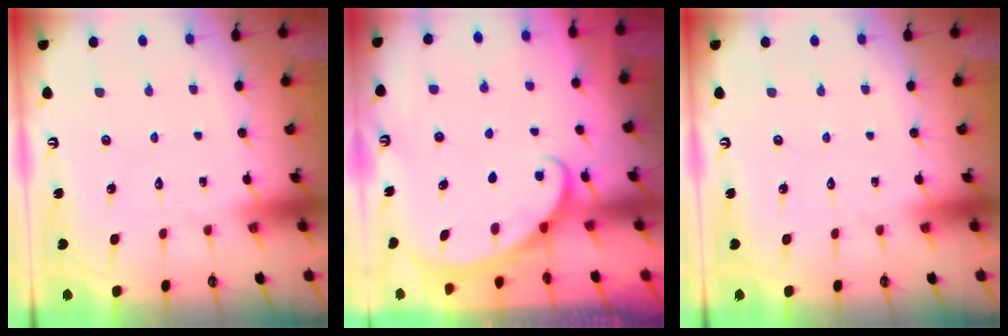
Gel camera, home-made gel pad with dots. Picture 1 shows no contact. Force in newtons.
{"total": 2.2, "press": 2.2, "slide": 0.3}
{"total": 0.0}